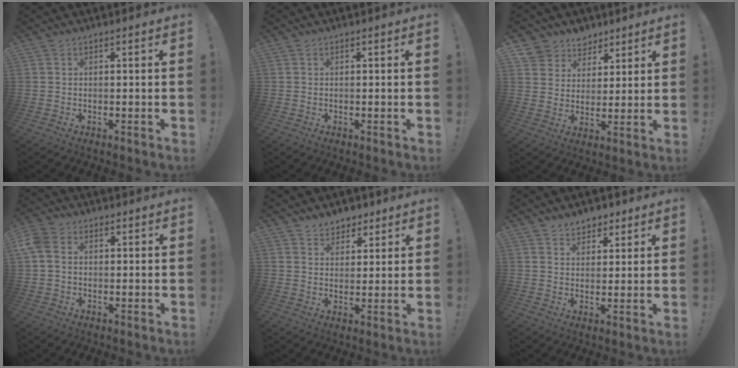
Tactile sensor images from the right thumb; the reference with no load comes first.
{"total": 0.0}
{"total": 7.9, "force": [5.3, 5.9, 0.5], "torque": [-0.014, -0.042, 0.107]}
{"total": 6.7, "force": [1.2, 5.0, 4.3], "torque": [-0.104, 0.006, 0.027]}
{"total": 5.8, "force": [4.3, 3.9, 0.3], "torque": [0.004, -0.033, 0.083]}
{"total": 5.2, "force": [3.9, 3.4, 0.5], "torque": [0.004, -0.027, 0.072]}